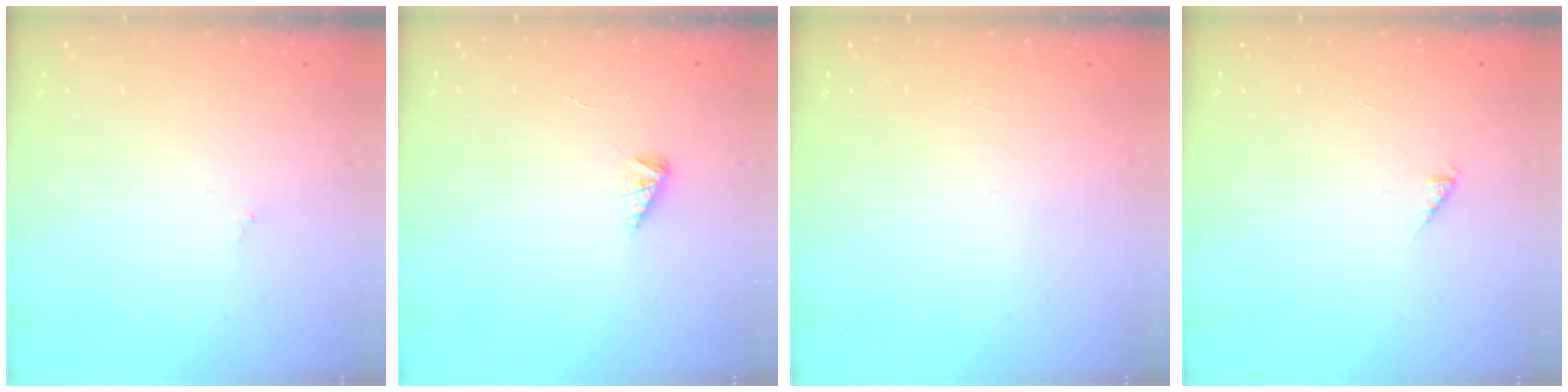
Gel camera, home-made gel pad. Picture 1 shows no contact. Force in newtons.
{"total": 2.3, "press": 2.3, "slide": 0.4}
{"total": 0.0}
{"total": 0.0}